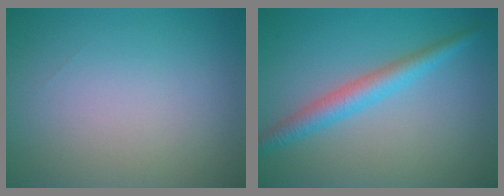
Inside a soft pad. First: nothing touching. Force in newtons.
{"total": 3.2, "press": 3.2, "slide": 0.2}